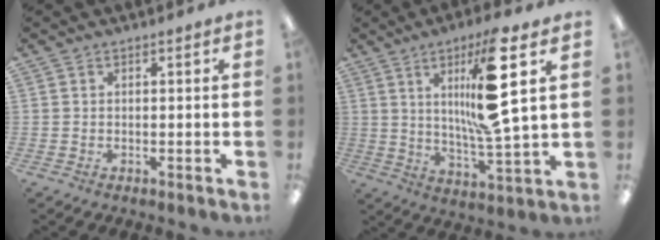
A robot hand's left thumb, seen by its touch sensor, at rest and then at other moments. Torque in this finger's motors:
{"motor_torque": [2.02, 2.27, 2.13, -0.64, 0.18]}